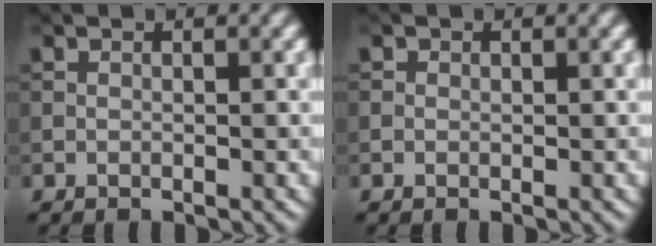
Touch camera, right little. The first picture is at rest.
{"total": 0.0}